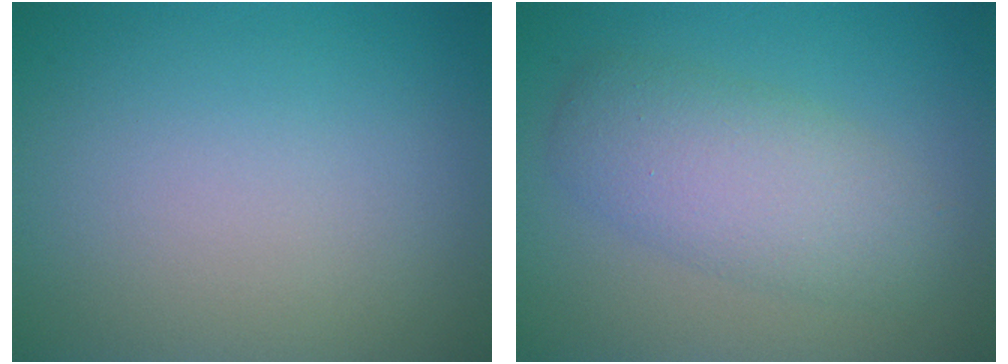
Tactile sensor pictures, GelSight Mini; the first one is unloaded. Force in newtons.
{"total": 4.7, "press": 4.7, "slide": 0.2}